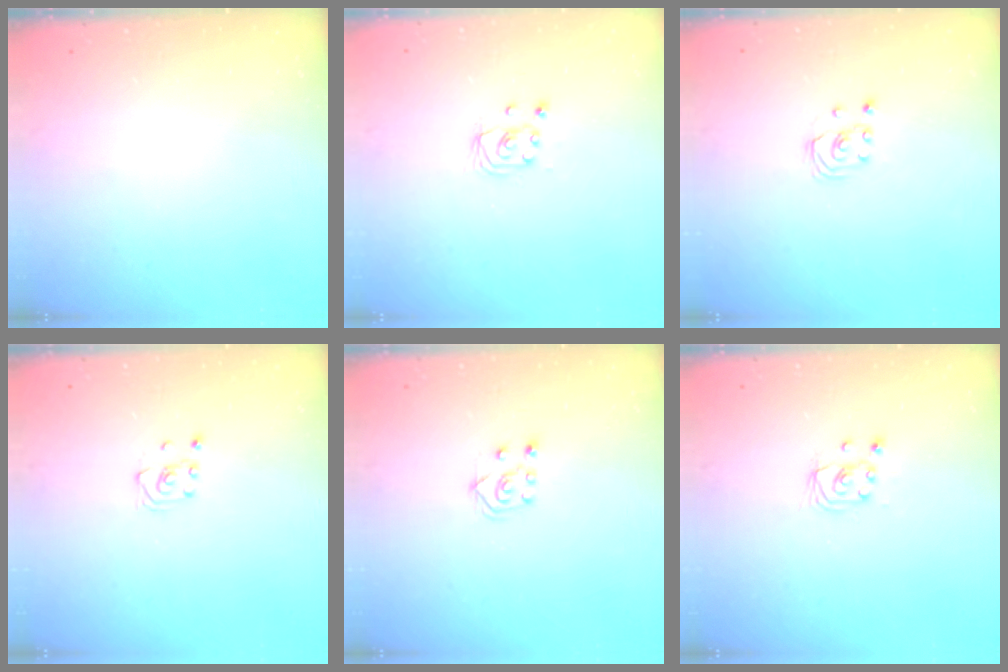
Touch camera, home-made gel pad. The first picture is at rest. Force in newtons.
{"total": 2.4, "press": 2.4, "slide": 0.2}
{"total": 1.8, "press": 1.8, "slide": 0.2}
{"total": 2.6, "press": 2.4, "slide": 1.0}
{"total": 5.7, "press": 5.7, "slide": 0.8}
{"total": 2.4, "press": 2.4, "slide": 0.2}